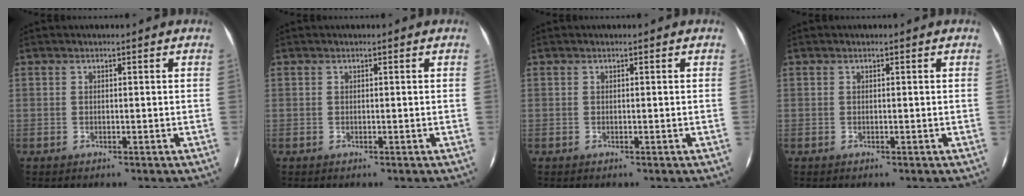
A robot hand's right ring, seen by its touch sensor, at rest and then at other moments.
{"total": 0.0}
{"total": 0.0}
{"total": 0.0}